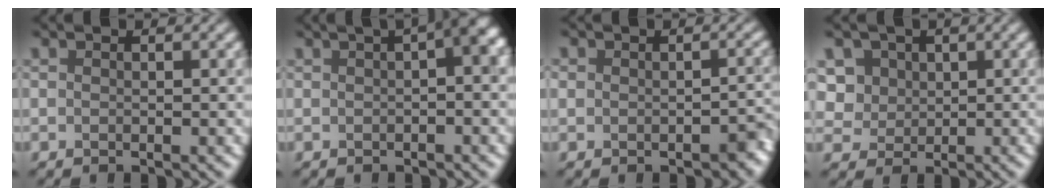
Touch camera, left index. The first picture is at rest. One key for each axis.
{"total": 4.6, "fx": 1.0, "fy": 1.2, "fz": 4.3, "tx": -0.036, "ty": 0.024, "tz": 0.011}
{"total": 2.9, "fx": -1.1, "fy": 2.2, "fz": 1.4, "tx": -0.005, "ty": -0.009, "tz": -0.017}
{"total": 5.2, "fx": 1.9, "fy": 4.5, "fz": 1.9, "tx": -0.034, "ty": 0.013, "tz": 0.028}